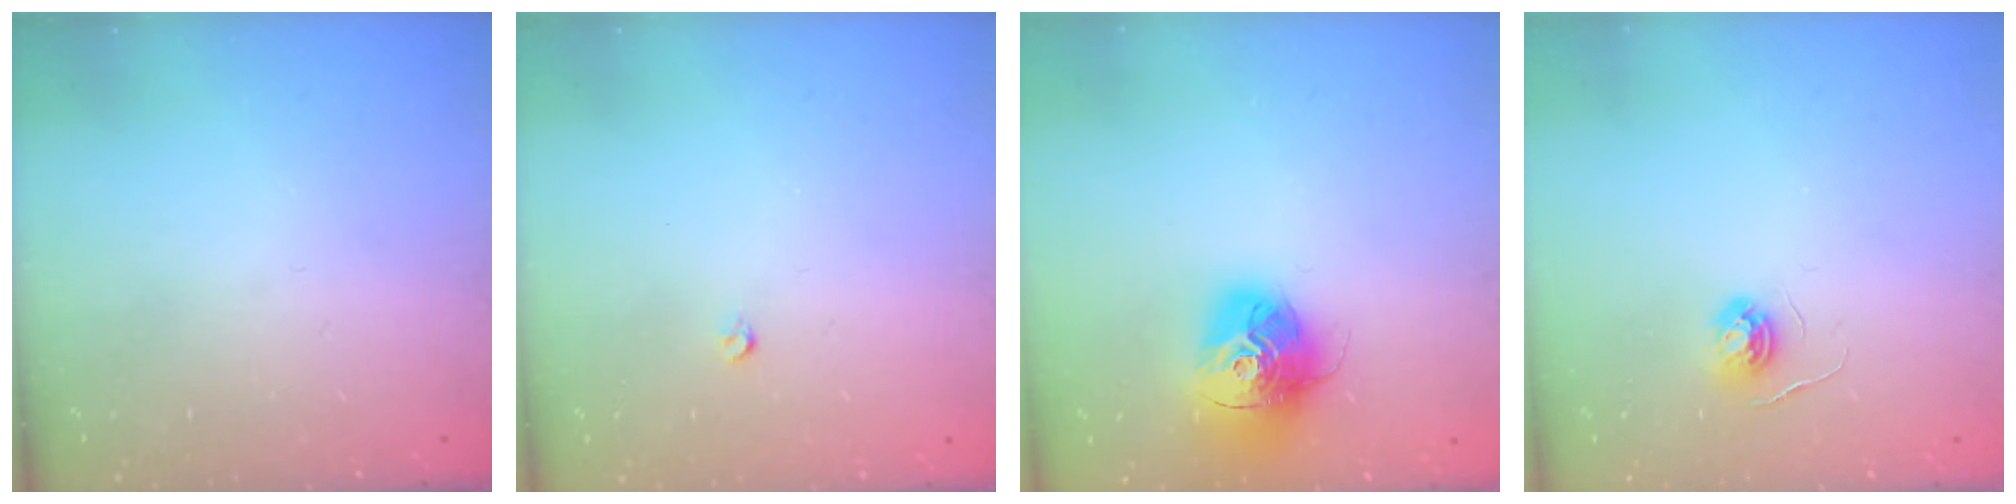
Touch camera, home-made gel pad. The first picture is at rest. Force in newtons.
{"total": 2.6, "press": 2.5, "slide": 0.4}
{"total": 16.1, "press": 16.0, "slide": 1.5}
{"total": 4.0, "press": 4.0, "slide": 0.5}